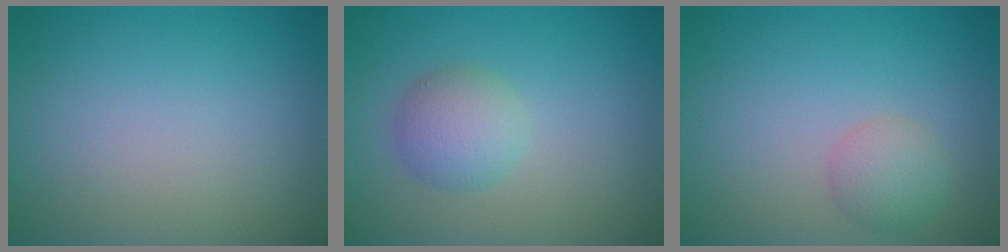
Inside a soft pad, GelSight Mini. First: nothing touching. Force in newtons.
{"total": 3.0, "press": 3.0, "slide": 0.1}
{"total": 2.1, "press": 2.1, "slide": 0.1}